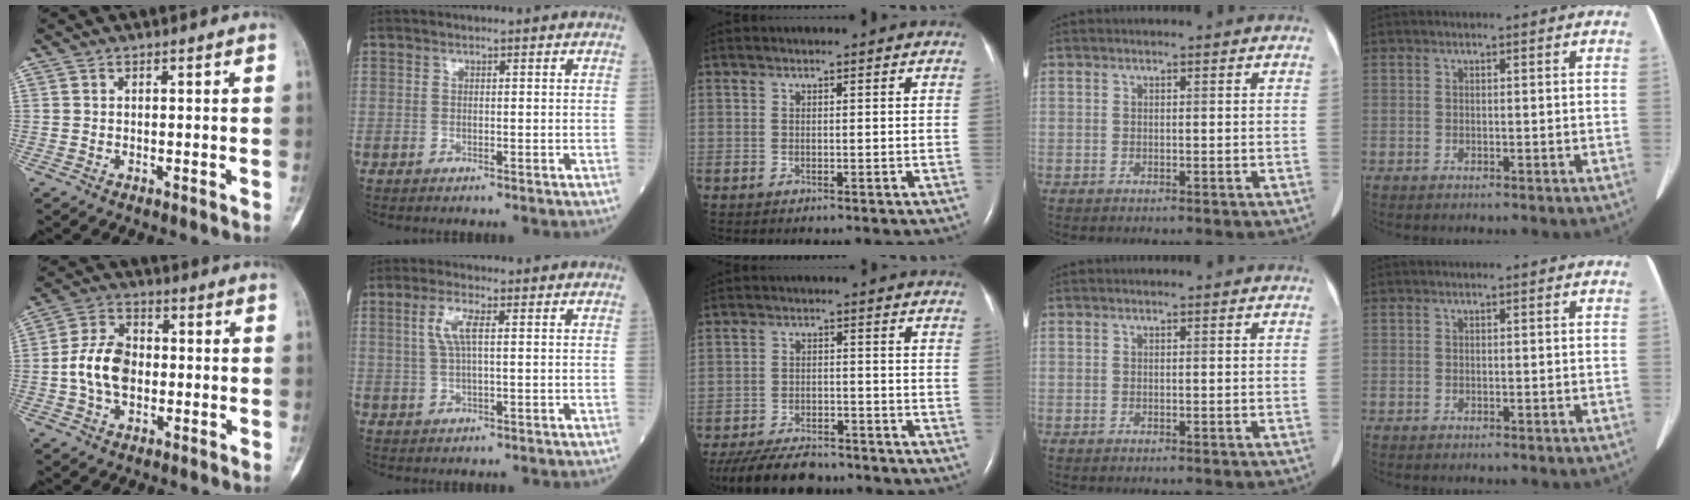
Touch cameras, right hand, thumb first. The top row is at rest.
{"thumb": {"total": 10.0, "force": [-0.9, 6.8, 7.3], "torque": [-0.126, 0.021, -0.025]}, "index": {"total": 4.2, "force": [1.2, 0.8, 3.9], "torque": [-0.087, 0.009, 0.026]}, "middle": {"total": 11.9, "force": [-10.1, 3.7, 4.9], "torque": [-0.089, -0.012, -0.157]}}